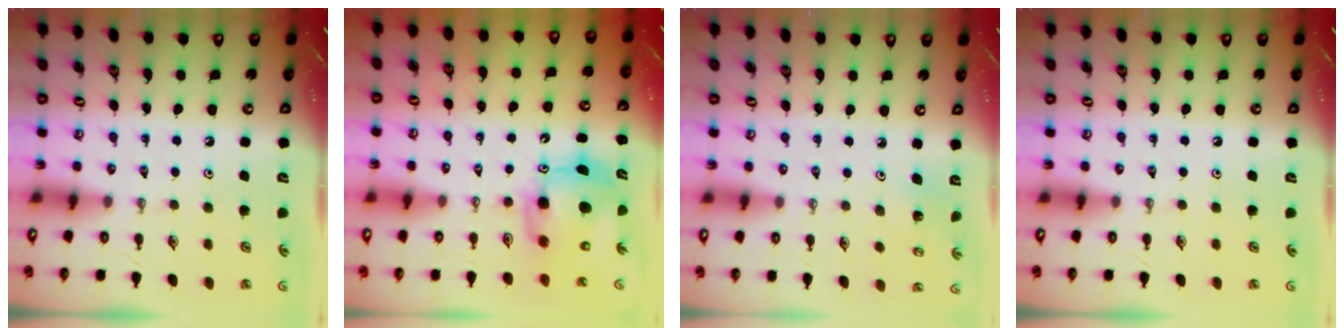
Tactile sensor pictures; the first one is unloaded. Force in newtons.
{"total": 10.3, "press": 10.2, "slide": 0.8}
{"total": 2.8, "press": 2.8, "slide": 0.2}
{"total": 0.0}